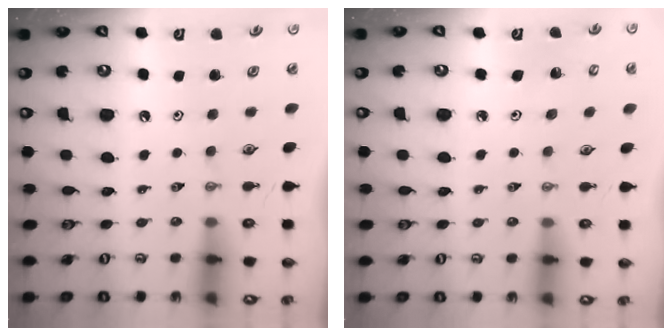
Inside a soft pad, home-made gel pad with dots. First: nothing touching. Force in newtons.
{"total": 3.1, "press": 3.0, "slide": 0.2}